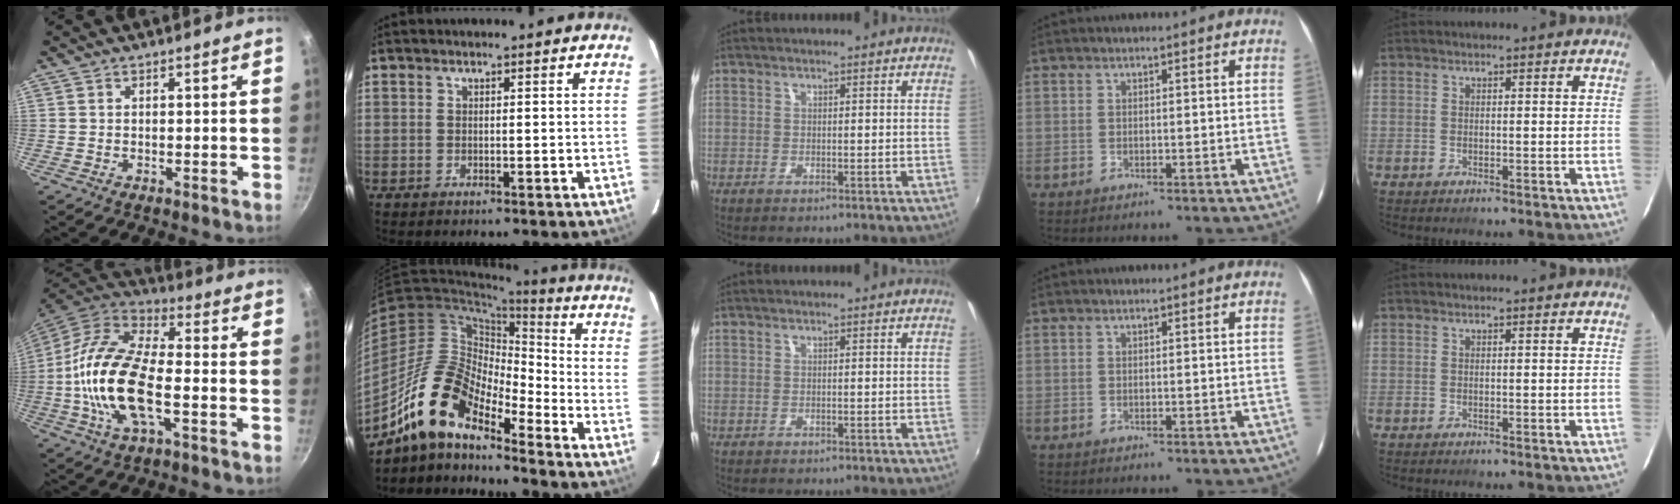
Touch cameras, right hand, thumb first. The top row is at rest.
{"thumb": {"total": 19.5, "force": [-3.8, 8.9, 16.9], "torque": [-0.322, 0.031, -0.086]}, "index": {"total": 14.8, "force": [-12.0, 4.6, 7.5], "torque": [-0.129, 0.004, -0.240]}, "middle": {"total": 0.9, "force": [0.7, -0.5, -0.4], "torque": [0.010, 0.000, 0.013]}}